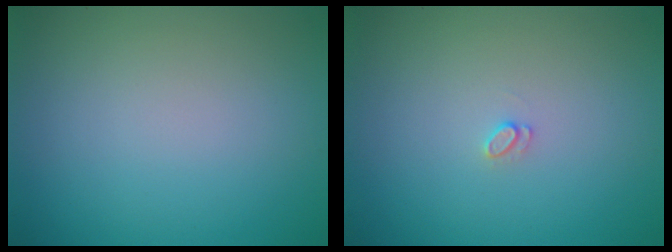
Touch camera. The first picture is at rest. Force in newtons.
{"total": 0.7, "press": 0.7, "slide": 0.1}